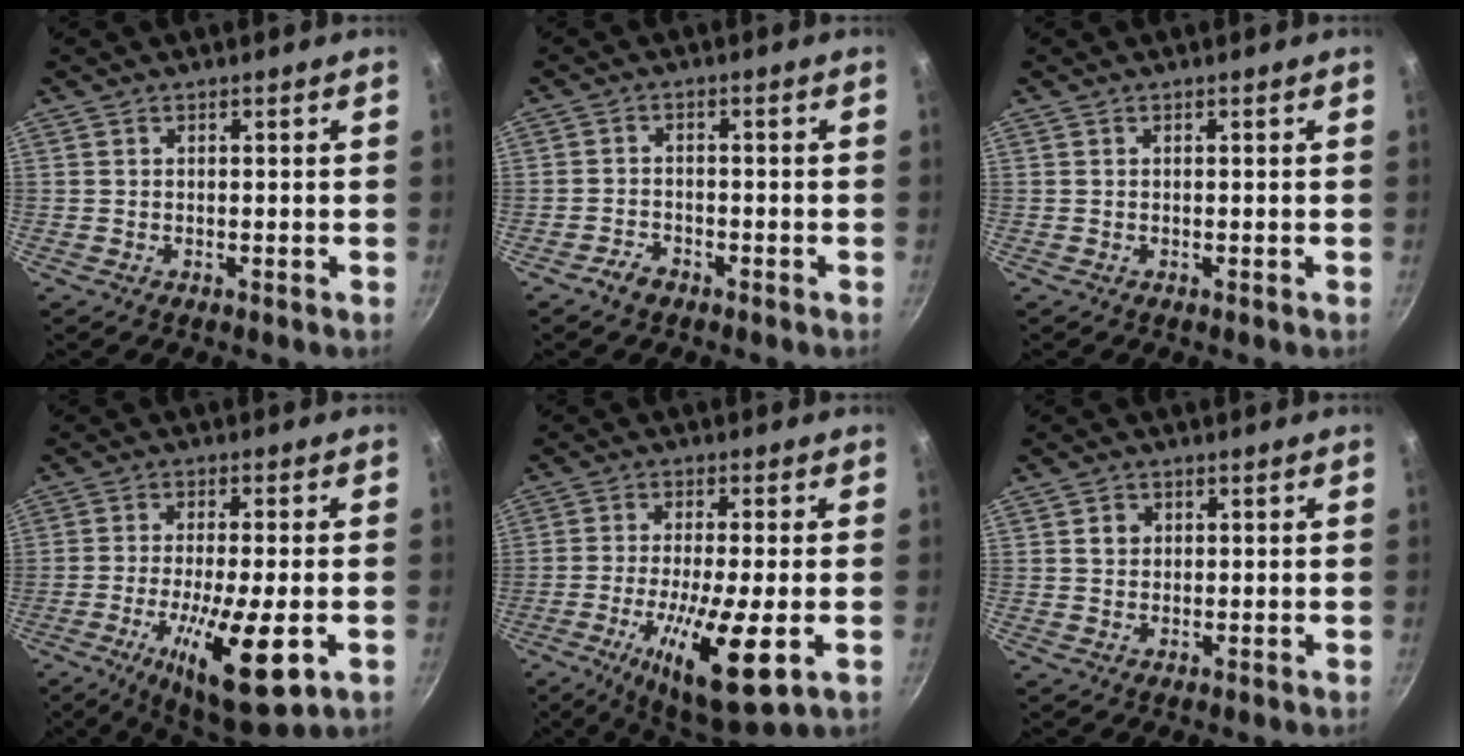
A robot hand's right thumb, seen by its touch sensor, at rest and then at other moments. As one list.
[{"total": 3.0, "force": [-2.2, 1.7, 1.1], "torque": [-0.019, 0.025, -0.039]}, {"total": 0.0}, {"total": 15.7, "force": [-5.2, 4.0, 14.2], "torque": [-0.237, 0.000, -0.083]}, {"total": 15.0, "force": [-4.6, 3.4, 13.9], "torque": [-0.244, -0.003, -0.077]}, {"total": 2.2, "force": [0.5, 2.0, 0.9], "torque": [-0.006, 0.005, 0.007]}]